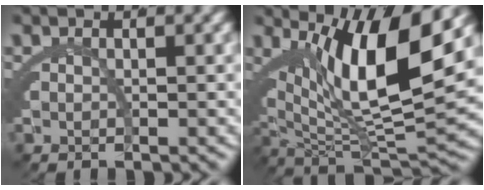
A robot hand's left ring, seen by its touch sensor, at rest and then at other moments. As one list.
[{"total": 12.6, "force": [3.1, 5.0, 11.2], "torque": [-0.175, -0.004, 0.060]}]